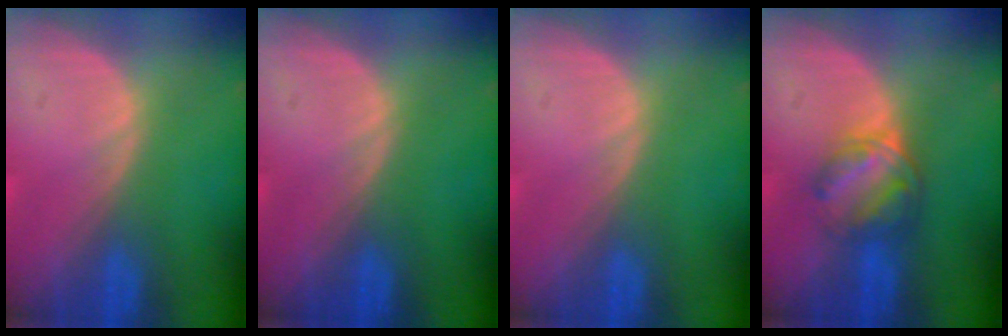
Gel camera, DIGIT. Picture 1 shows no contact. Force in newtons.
{"total": 0.0}
{"total": 0.0}
{"total": 6.3, "press": 5.4, "slide": 3.2}